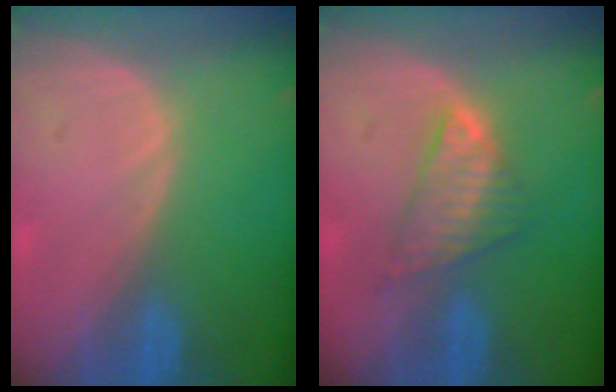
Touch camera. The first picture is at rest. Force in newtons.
{"total": 4.9, "press": 4.9, "slide": 0.4}